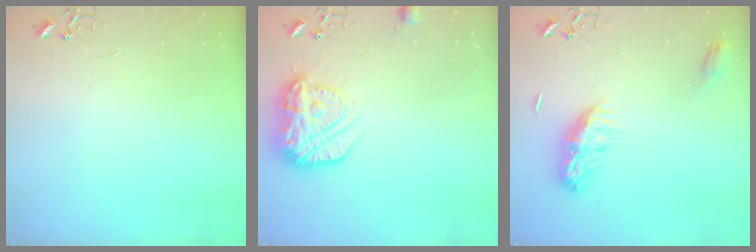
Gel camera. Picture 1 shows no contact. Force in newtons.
{"total": 18.5, "press": 18.5, "slide": 1.4}
{"total": 9.6, "press": 9.6, "slide": 0.1}